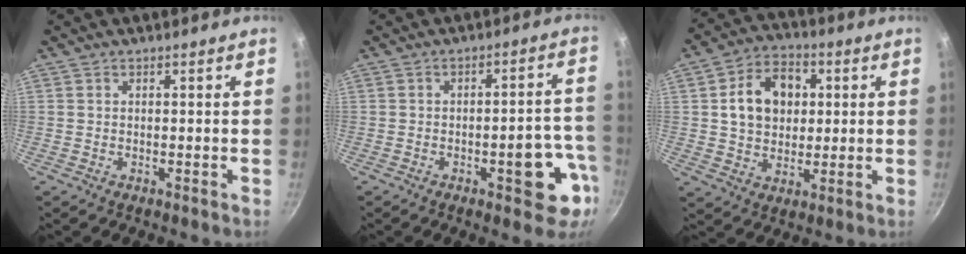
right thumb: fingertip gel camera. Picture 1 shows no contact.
{"total": 10.4, "force": [-4.0, 4.1, 8.7], "torque": [-0.069, 0.032, -0.048]}
{"total": 12.5, "force": [2.4, 9.5, 7.7], "torque": [-0.101, 0.012, 0.034]}